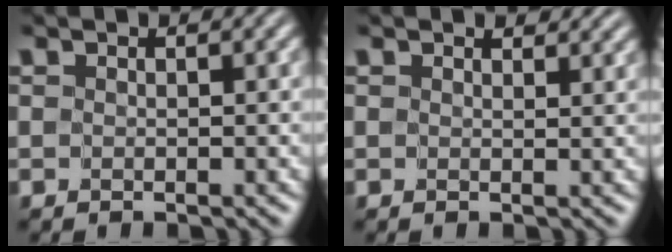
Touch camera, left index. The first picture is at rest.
{"total": 2.3, "force": [1.9, 0.8, 1.0], "torque": [-0.011, 0.001, 0.022]}